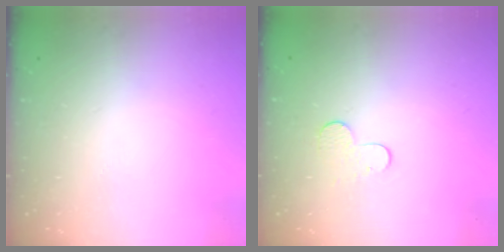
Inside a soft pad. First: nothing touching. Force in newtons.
{"total": 6.7, "press": 6.7, "slide": 0.6}